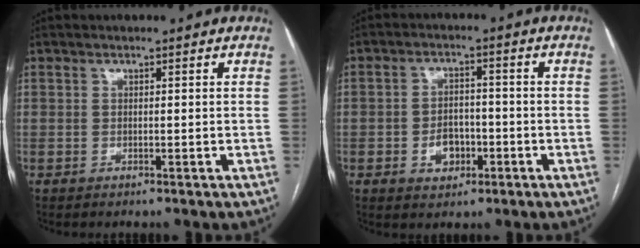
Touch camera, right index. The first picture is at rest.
{"total": 5.0, "force": [-1.8, 3.5, 3.1], "torque": [-0.051, 0.008, -0.025]}